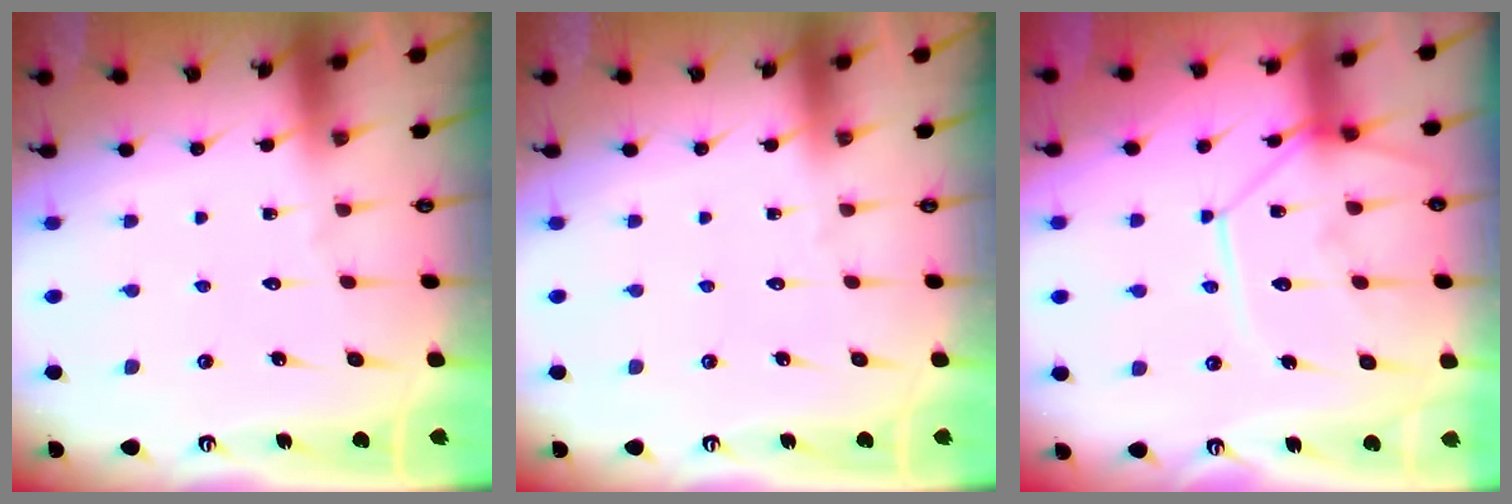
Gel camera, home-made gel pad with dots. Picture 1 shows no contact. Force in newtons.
{"total": 0.0}
{"total": 14.0, "press": 14.0, "slide": 1.5}